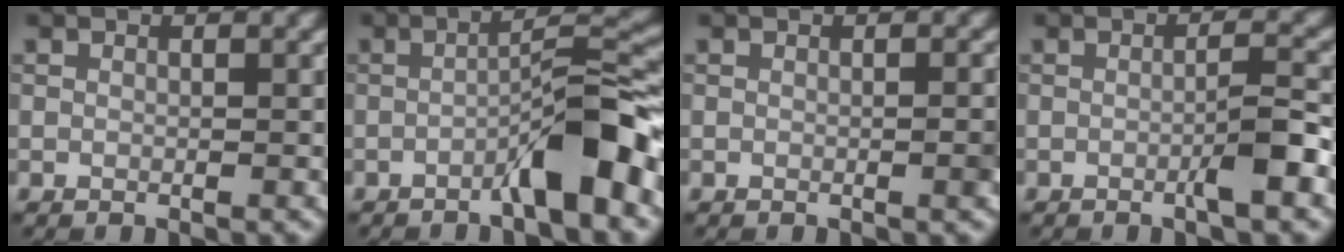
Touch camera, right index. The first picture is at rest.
{"total": 6.4, "force": [-2.9, 0.9, 5.7], "torque": [-0.085, 0.022, -0.054]}
{"total": 1.1, "force": [-0.3, 0.1, 1.1], "torque": [-0.014, 0.004, -0.004]}
{"total": 2.9, "force": [-1.0, 0.1, 2.7], "torque": [-0.042, 0.008, -0.021]}